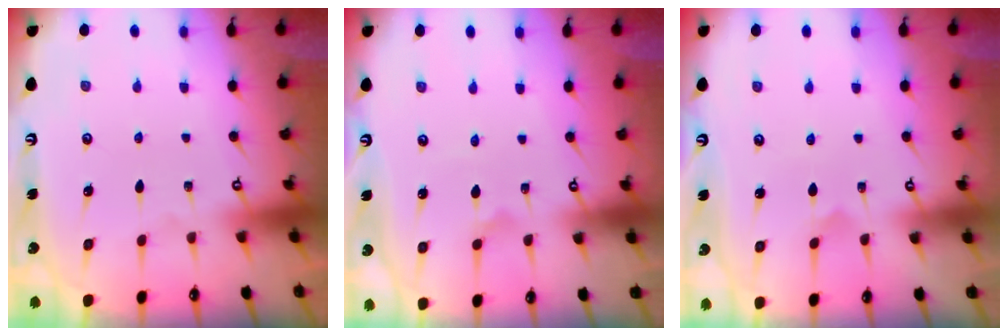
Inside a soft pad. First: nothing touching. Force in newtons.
{"total": 1.9, "press": 1.9, "slide": 0.2}
{"total": 3.0, "press": 3.0, "slide": 0.3}